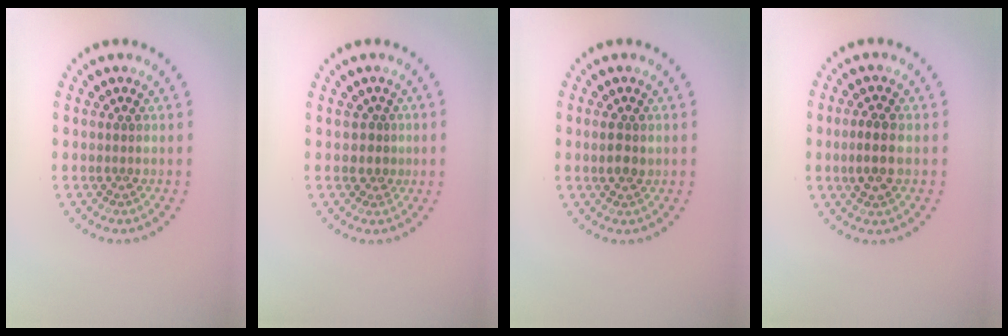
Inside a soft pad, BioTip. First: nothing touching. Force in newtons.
{"total": 1.1, "press": 0.8, "slide": 0.7}
{"total": 1.7, "press": 1.7, "slide": 0.4}
{"total": 2.7, "press": 2.7, "slide": 0.5}